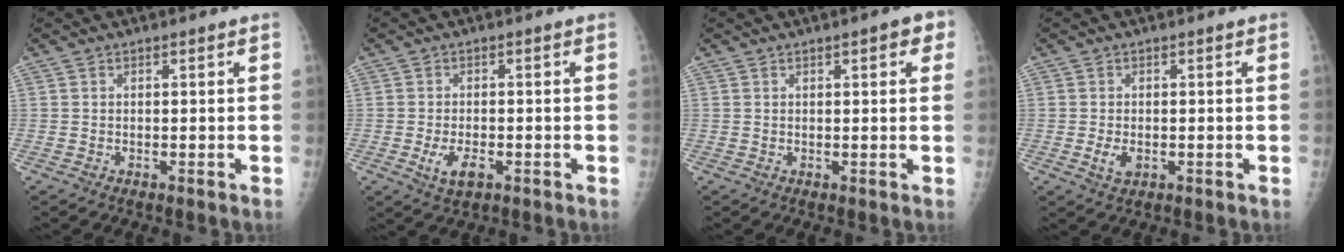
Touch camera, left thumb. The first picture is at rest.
{"total": 4.2, "force": [-1.5, 2.1, 3.3], "torque": [-0.063, -0.001, -0.020]}
{"total": 3.6, "force": [1.7, 1.2, 3.0], "torque": [-0.026, 0.000, 0.016]}
{"total": 2.5, "force": [-0.5, 1.5, 2.0], "torque": [-0.040, -0.004, -0.006]}